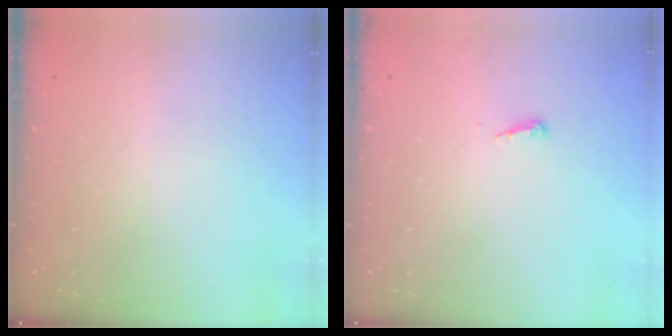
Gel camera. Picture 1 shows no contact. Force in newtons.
{"total": 4.0, "press": 4.0, "slide": 0.5}